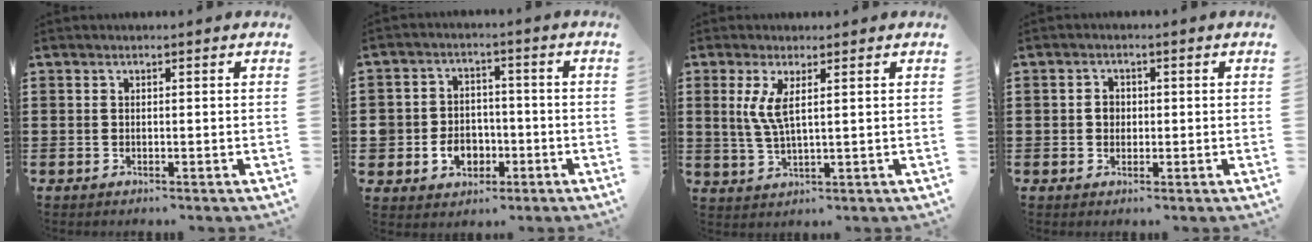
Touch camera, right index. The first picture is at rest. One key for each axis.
{"total": 5.5, "fx": -1.7, "fy": 4.8, "fz": 2.1, "tx": -0.043, "ty": 0.011, "tz": -0.031}
{"total": 4.6, "fx": 1.6, "fy": 1.0, "fz": 4.3, "tx": -0.097, "ty": -0.005, "tz": 0.024}
{"total": 1.9, "fx": 0.0, "fy": 1.7, "fz": 0.9, "tx": -0.022, "ty": 0.008, "tz": -0.003}